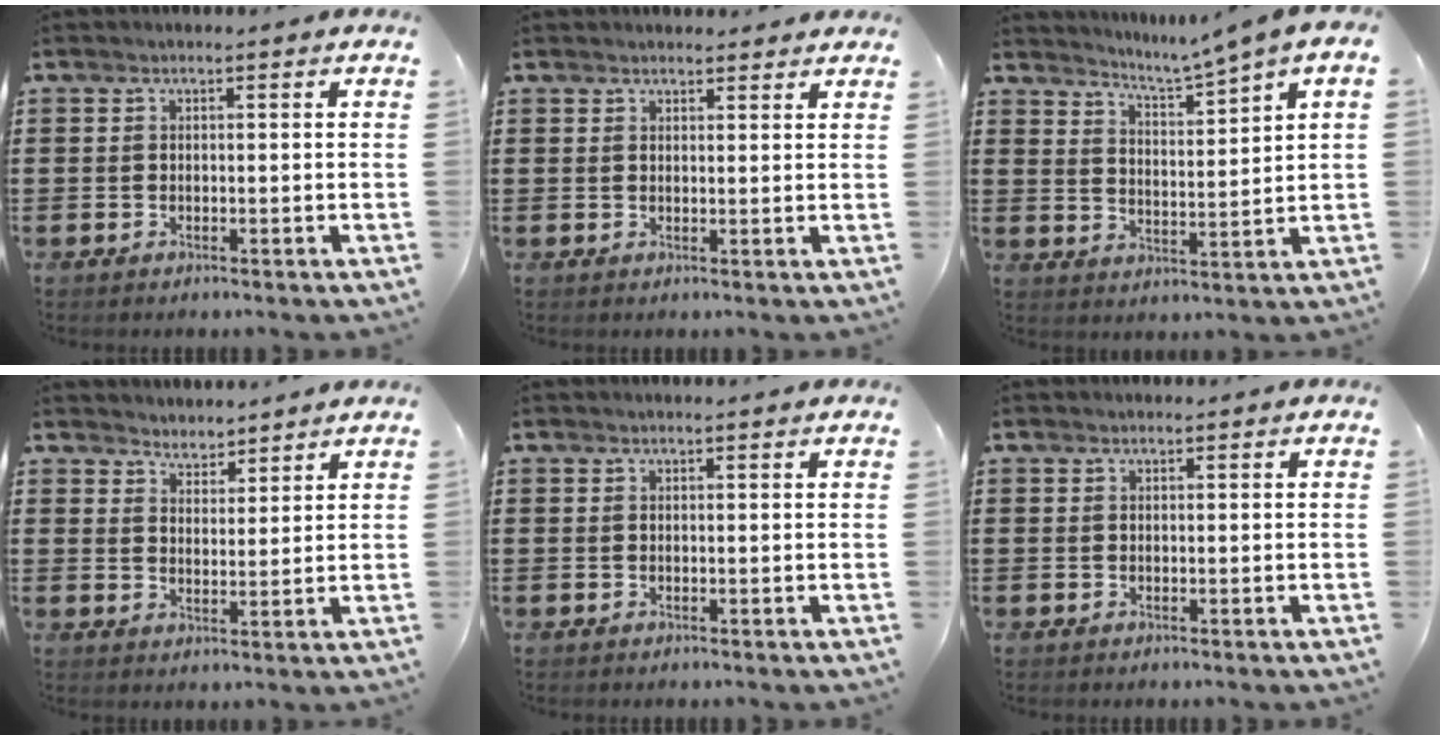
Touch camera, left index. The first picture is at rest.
{"total": 1.7, "force": [1.7, 0.3, 0.2], "torque": [-0.007, 0.002, 0.033]}
{"total": 4.3, "force": [3.9, -0.9, 1.6], "torque": [-0.050, -0.030, 0.059]}
{"total": 3.5, "force": [3.4, 0.5, -0.7], "torque": [0.000, -0.013, 0.064]}
{"total": 0.8, "force": [0.7, 0.0, 0.4], "torque": [-0.008, -0.001, 0.014]}
{"total": 0.5, "force": [0.5, 0.1, 0.2], "torque": [-0.005, -0.001, 0.010]}